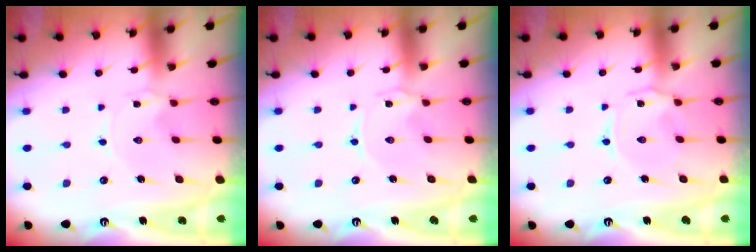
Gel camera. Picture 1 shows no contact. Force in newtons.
{"total": 0.6, "press": 0.6, "slide": 0.2}
{"total": 2.0, "press": 2.0, "slide": 0.5}